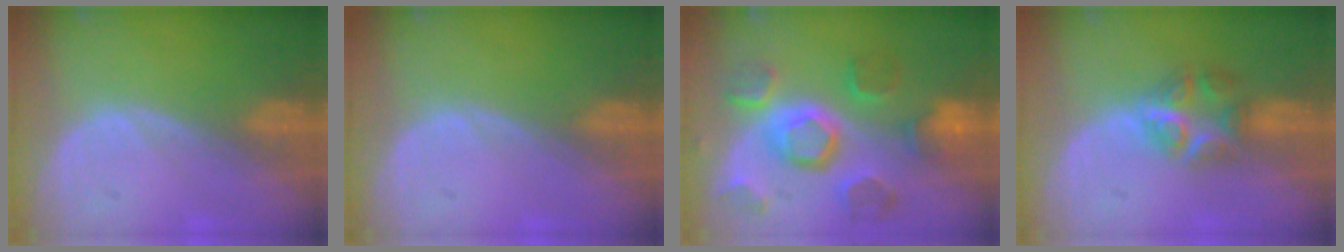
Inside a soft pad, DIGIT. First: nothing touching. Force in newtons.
{"total": 0.0}
{"total": 11.3, "press": 10.0, "slide": 5.3}
{"total": 5.8, "press": 5.6, "slide": 1.5}